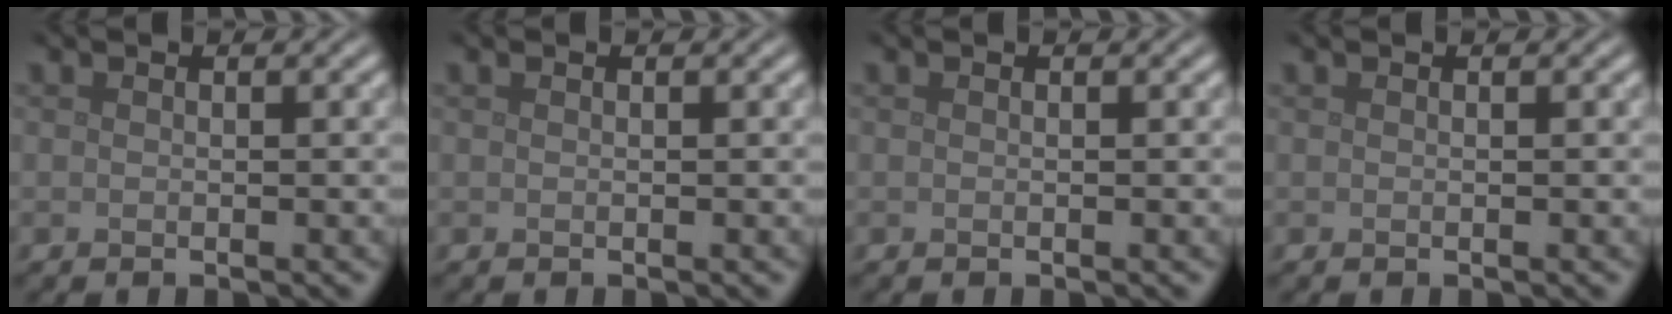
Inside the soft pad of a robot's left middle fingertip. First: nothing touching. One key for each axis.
{"total": 0.0}
{"total": 0.0}
{"total": 0.0}